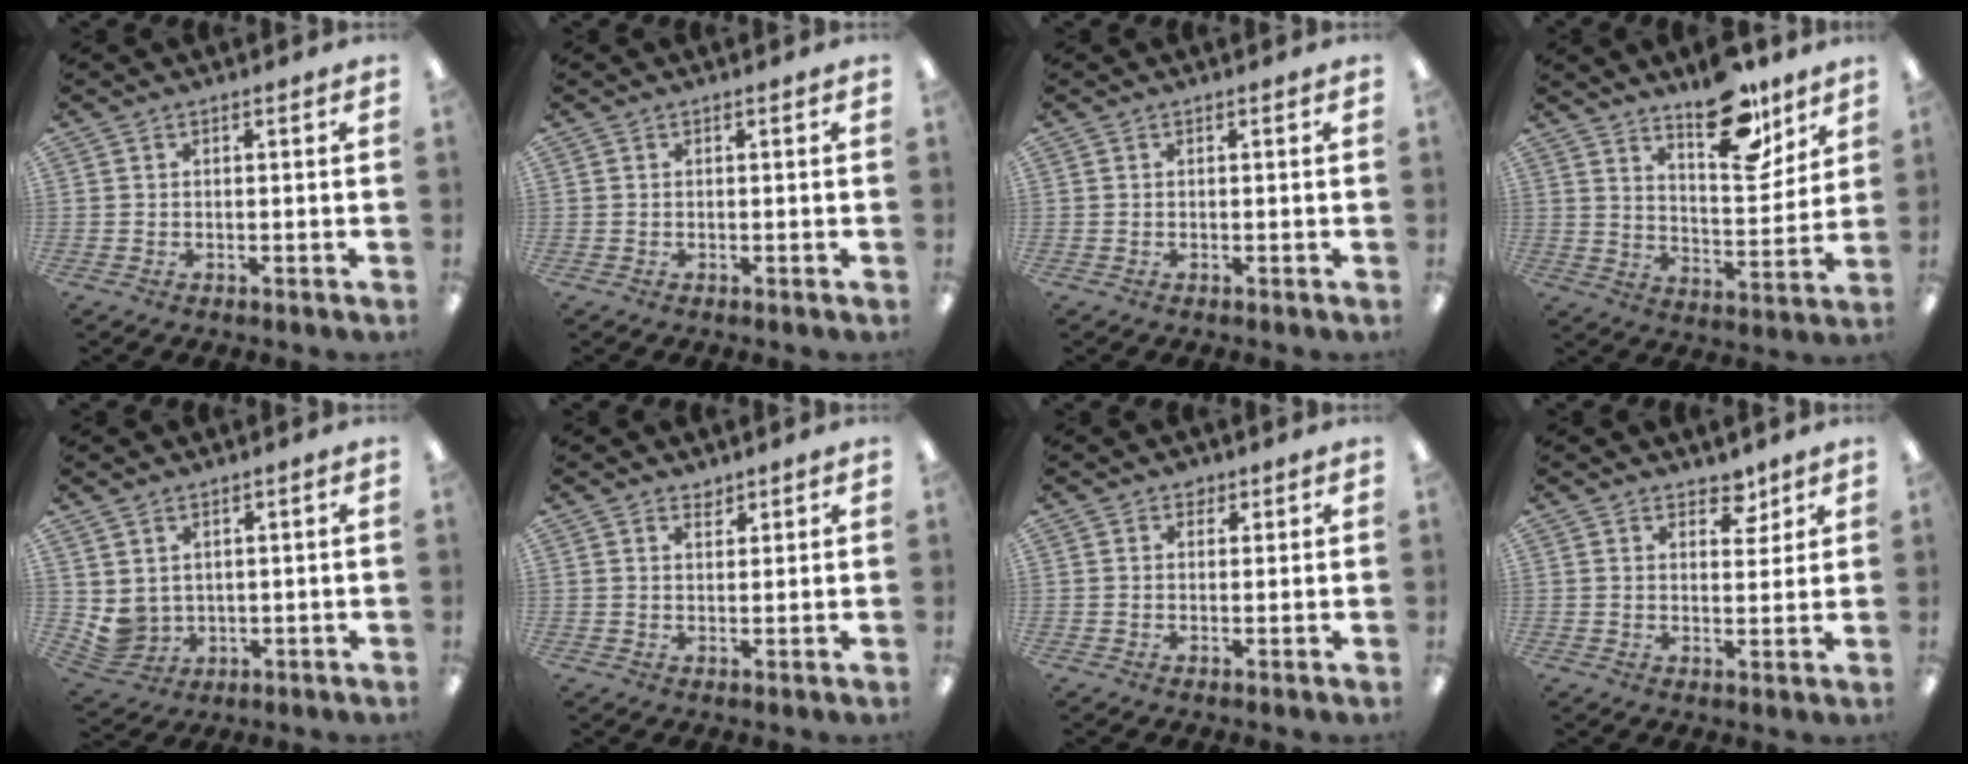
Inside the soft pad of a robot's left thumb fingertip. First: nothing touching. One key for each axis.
{"total": 0.0}
{"total": 0.0}
{"total": 16.4, "fx": 12.0, "fy": 6.7, "fz": 9.1, "tx": -0.115, "ty": -0.076, "tz": 0.202}
{"total": 4.8, "fx": 2.5, "fy": 3.8, "fz": 1.3, "tx": -0.051, "ty": -0.015, "tz": 0.050}
{"total": 1.9, "fx": 1.7, "fy": 0.8, "fz": 0.3, "tx": 0.002, "ty": -0.007, "tz": 0.031}
{"total": 1.8, "fx": 1.3, "fy": 1.2, "fz": 0.4, "tx": -0.002, "ty": -0.002, "tz": 0.022}
{"total": 4.9, "fx": 3.9, "fy": 2.5, "fz": 1.8, "tx": -0.004, "ty": -0.024, "tz": 0.064}